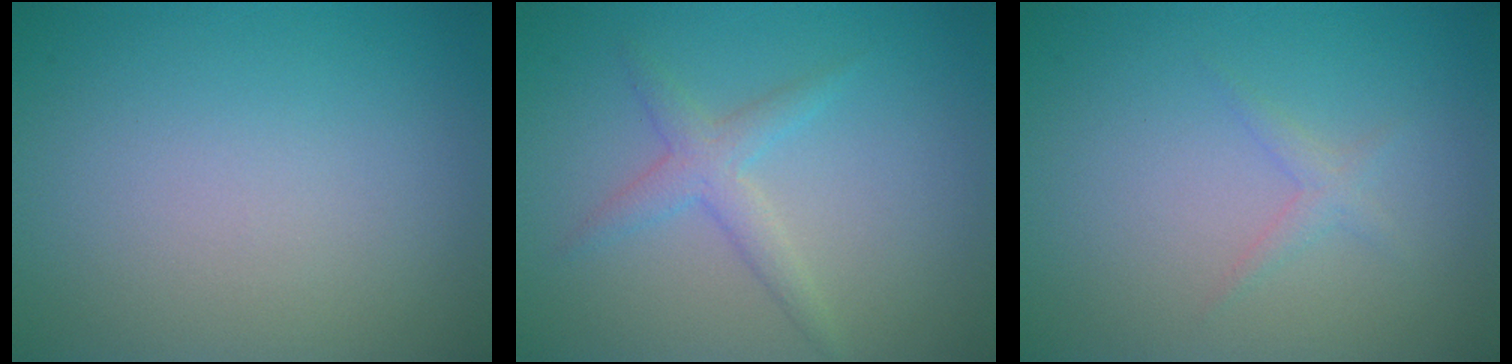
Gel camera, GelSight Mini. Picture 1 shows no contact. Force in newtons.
{"total": 2.2, "press": 2.2, "slide": 0.1}
{"total": 1.0, "press": 1.0, "slide": 0.0}